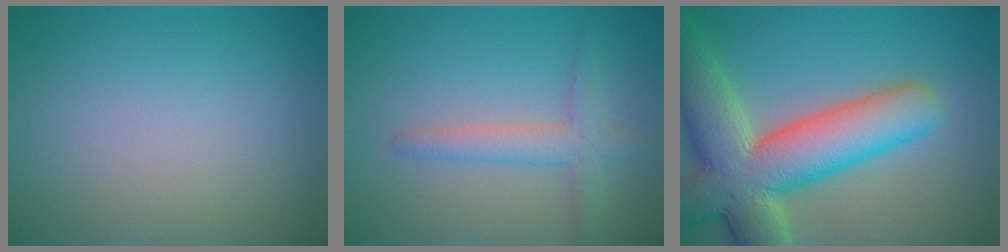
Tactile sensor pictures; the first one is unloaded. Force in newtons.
{"total": 2.6, "press": 2.6, "slide": 0.2}
{"total": 12.1, "press": 12.0, "slide": 1.2}